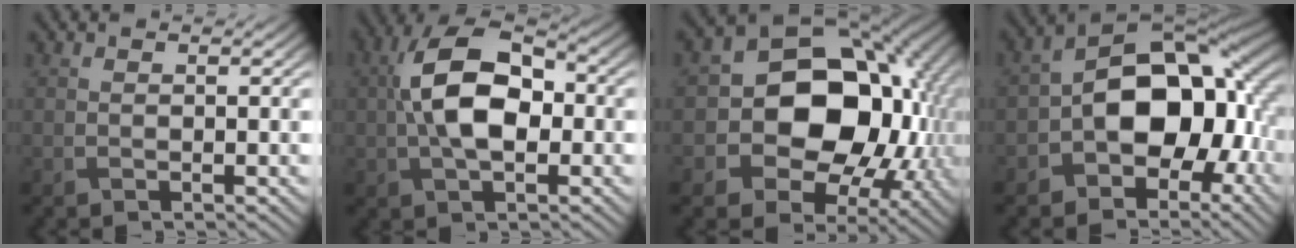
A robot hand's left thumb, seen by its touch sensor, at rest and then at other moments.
{"total": 10.7, "force": [0.0, 5.8, 9.0], "torque": [-0.179, 0.012, -0.008]}
{"total": 16.4, "force": [-1.4, 12.2, 10.8], "torque": [-0.167, -0.036, -0.015]}
{"total": 13.2, "force": [-2.5, 8.8, 9.5], "torque": [-0.147, 0.000, -0.058]}